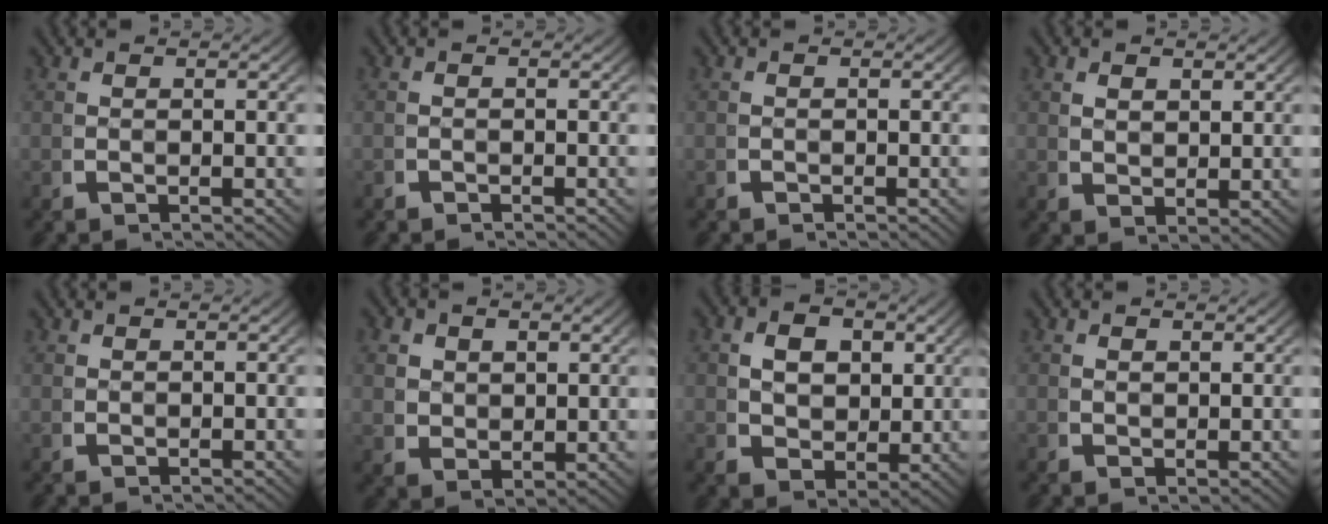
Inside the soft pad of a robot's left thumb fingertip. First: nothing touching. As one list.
[{"total": 0.9, "force": [-0.8, 0.1, 0.0], "torque": [0.001, -0.006, -0.014]}, {"total": 0.5, "force": [-0.5, 0.1, 0.0], "torque": [0.002, -0.004, -0.010]}, {"total": 1.7, "force": [1.3, 0.6, 0.8], "torque": [-0.011, -0.006, 0.035]}, {"total": 0.7, "force": [0.7, 0.0, 0.0], "torque": [-0.002, -0.001, 0.019]}, {"total": 3.3, "force": [1.1, 2.4, 1.9], "torque": [-0.044, -0.015, 0.035]}, {"total": 5.0, "force": [1.0, 3.7, 3.2], "torque": [-0.054, -0.022, 0.030]}, {"total": 1.0, "force": [1.0, 0.2, 0.3], "torque": [-0.004, -0.004, 0.025]}]